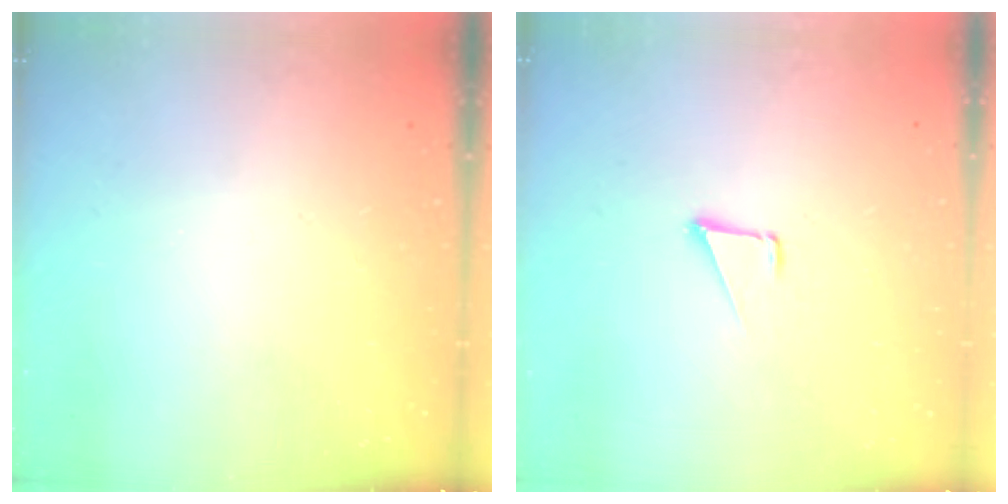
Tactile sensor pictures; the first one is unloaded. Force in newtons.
{"total": 1.6, "press": 1.5, "slide": 0.1}